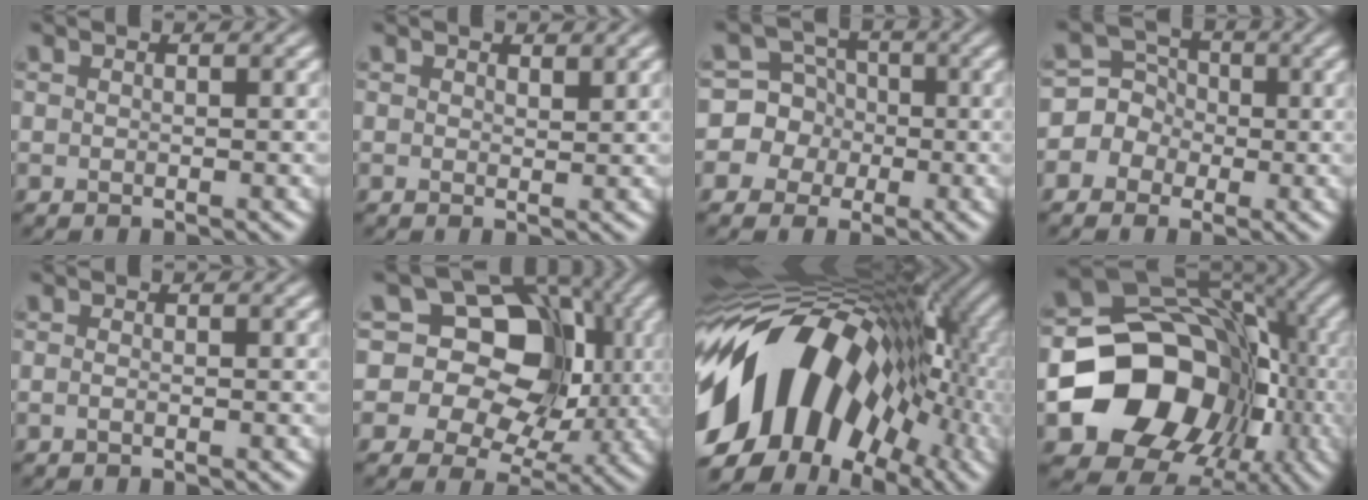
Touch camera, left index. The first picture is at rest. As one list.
[{"total": 0.6, "force": [0.6, 0.0, 0.0], "torque": [-0.003, -0.003, 0.018]}, {"total": 5.9, "force": [-1.3, 5.7, 0.1], "torque": [0.012, 0.027, -0.050]}, {"total": 3.8, "force": [-1.0, 3.7, 0.2], "torque": [0.019, 0.026, -0.036]}, {"total": 0.7, "force": [-0.1, 0.3, 0.6], "torque": [-0.002, -0.015, -0.011]}, {"total": 15.0, "force": [2.7, 12.1, 8.6], "torque": [-0.136, 0.040, 0.026]}, {"total": 16.7, "force": [-2.0, 10.5, 12.9], "torque": [-0.221, 0.036, -0.063]}, {"total": 13.9, "force": [-4.3, 11.0, 7.2], "torque": [-0.100, -0.010, -0.069]}]